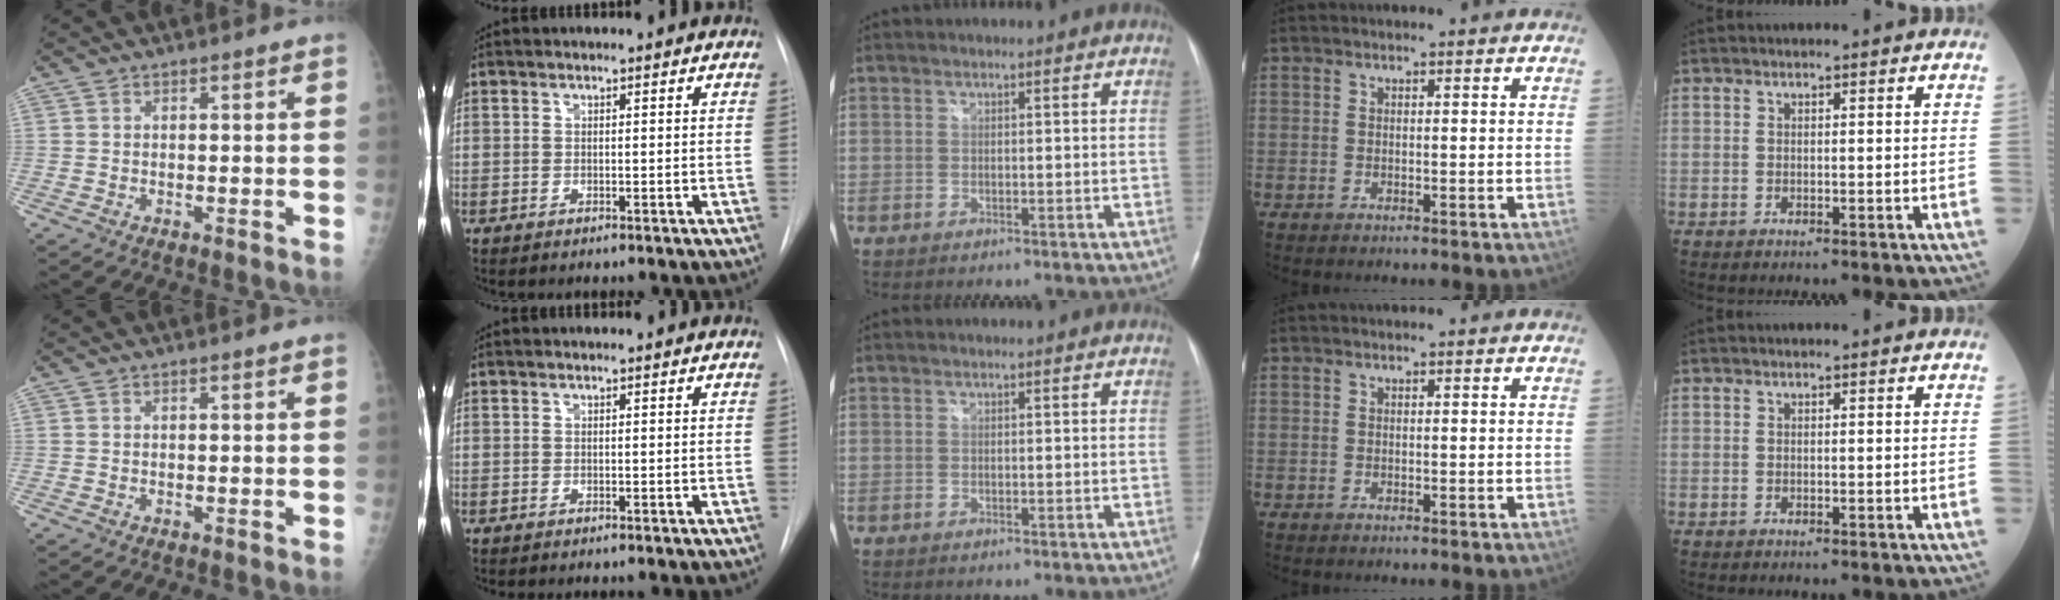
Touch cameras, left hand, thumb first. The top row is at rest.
{}